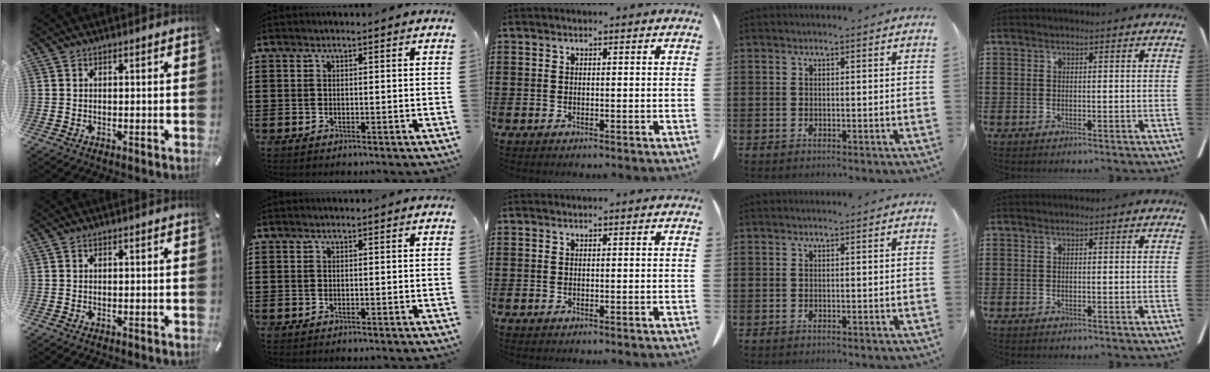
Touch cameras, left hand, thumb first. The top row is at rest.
{}